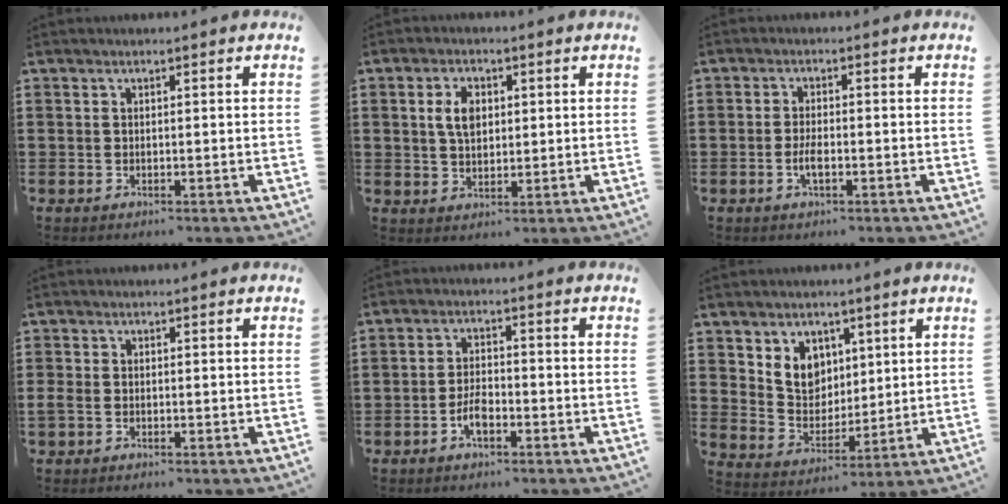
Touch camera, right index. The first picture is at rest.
{"total": 4.7, "force": [0.9, 2.8, 3.6], "torque": [-0.077, 0.013, 0.015]}
{"total": 2.7, "force": [-0.9, 0.8, 2.4], "torque": [-0.058, -0.004, -0.020]}
{"total": 1.1, "force": [-0.8, 0.4, 0.6], "torque": [-0.020, -0.006, -0.019]}
{"total": 3.7, "force": [-1.9, 1.6, 2.8], "torque": [-0.069, -0.002, -0.041]}
{"total": 6.7, "force": [3.2, 5.6, 1.7], "torque": [-0.056, 0.002, 0.061]}